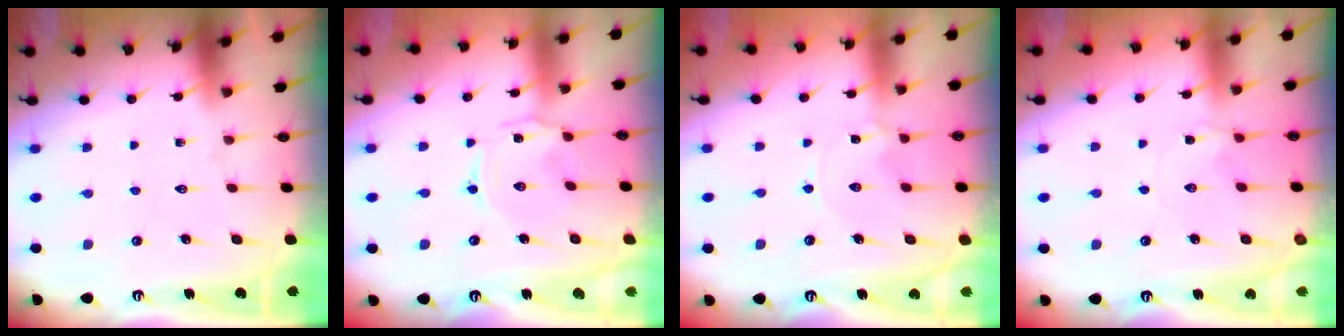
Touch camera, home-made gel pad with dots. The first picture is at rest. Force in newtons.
{"total": 1.4, "press": 1.3, "slide": 0.5}
{"total": 0.7, "press": 0.6, "slide": 0.3}
{"total": 2.7, "press": 2.7, "slide": 0.4}